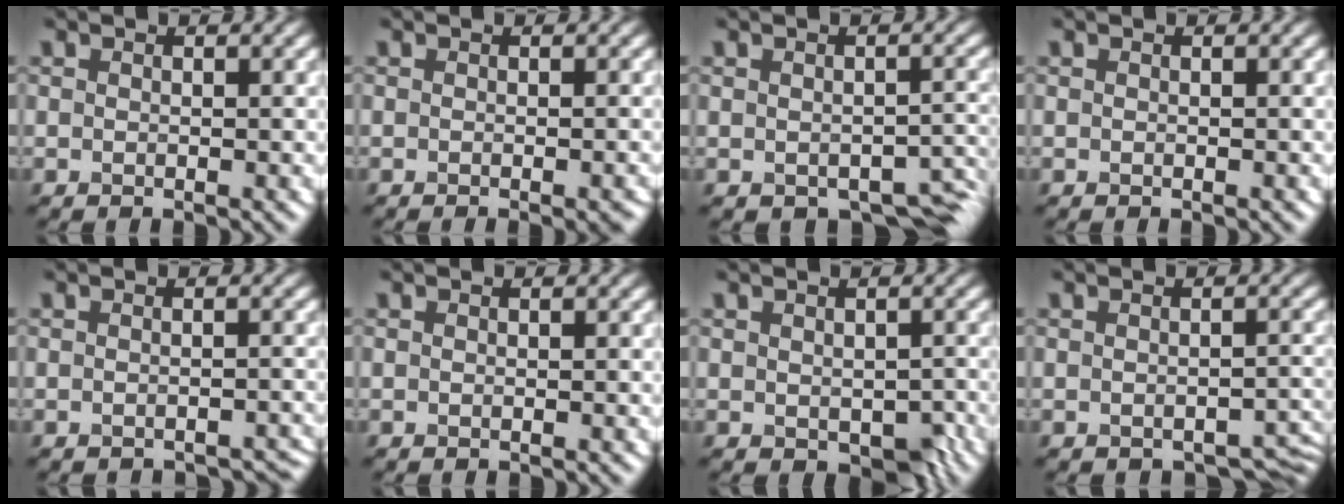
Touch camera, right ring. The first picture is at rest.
{"total": 1.8, "force": [-0.9, 0.5, 1.5], "torque": [-0.007, 0.000, -0.008]}
{"total": 4.0, "force": [-2.1, 2.2, 2.6], "torque": [-0.024, -0.018, -0.021]}
{"total": 0.0}
{"total": 2.0, "force": [-1.9, 0.3, 0.2], "torque": [0.005, -0.002, -0.017]}
{"total": 0.0}
{"total": 3.0, "force": [-0.8, 1.9, 2.2], "torque": [-0.032, -0.013, -0.003]}
{"total": 2.0, "force": [-1.4, 1.0, 1.1], "torque": [-0.011, -0.009, -0.012]}